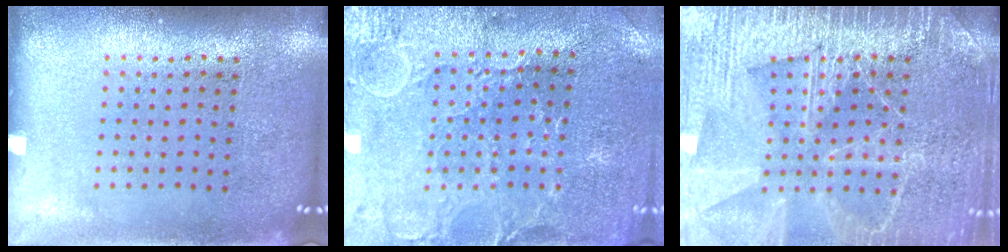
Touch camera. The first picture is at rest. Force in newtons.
{"total": 1.1, "press": 1.0, "slide": 0.4}
{"total": 6.6, "press": 6.5, "slide": 0.8}